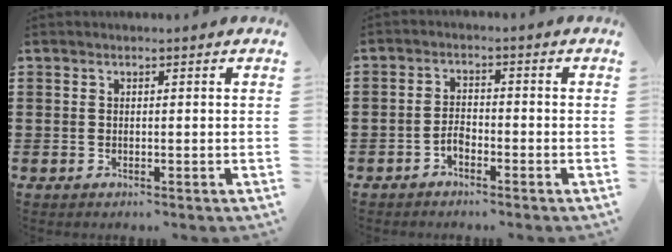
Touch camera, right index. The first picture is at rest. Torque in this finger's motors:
{"motor_torque": [2.14, 0.00, 0.06, -0.03]}